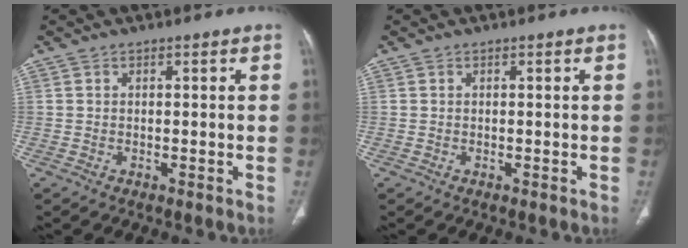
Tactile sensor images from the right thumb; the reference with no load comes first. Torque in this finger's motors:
{"motor_torque": [0.00, -0.01, 0.00, 0.00, 0.02]}